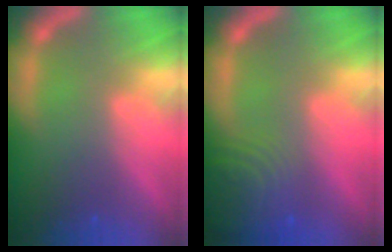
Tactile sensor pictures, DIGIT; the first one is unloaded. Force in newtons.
{"total": 7.4}